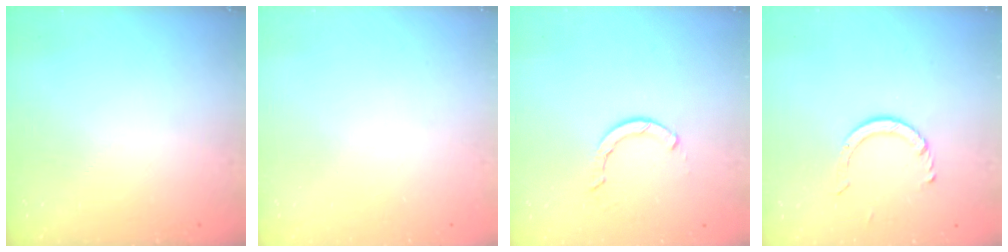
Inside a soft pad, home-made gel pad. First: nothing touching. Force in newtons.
{"total": 0.0}
{"total": 2.3, "press": 2.3, "slide": 0.1}
{"total": 4.0, "press": 3.9, "slide": 0.5}